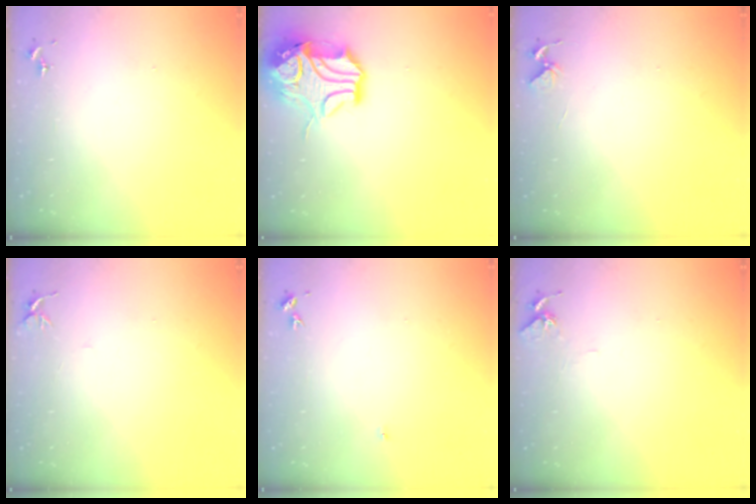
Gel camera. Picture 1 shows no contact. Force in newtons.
{"total": 13.9, "press": 13.7, "slide": 2.0}
{"total": 3.9, "press": 3.9, "slide": 0.3}
{"total": 4.5, "press": 4.5, "slide": 0.4}
{"total": 3.3, "press": 3.3, "slide": 0.4}
{"total": 3.4, "press": 3.4, "slide": 0.3}